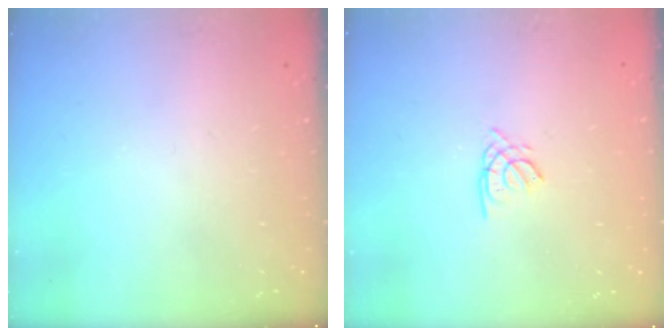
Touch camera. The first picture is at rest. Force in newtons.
{"total": 1.6, "press": 1.5, "slide": 0.4}